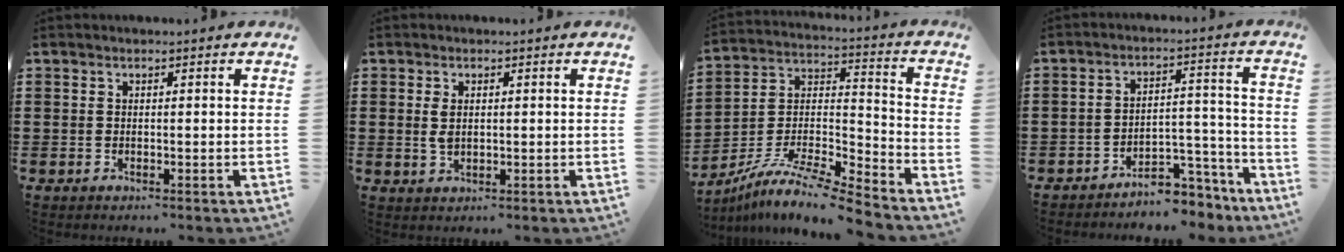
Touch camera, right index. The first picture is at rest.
{"total": 2.6, "force": [0.4, 1.2, 2.2], "torque": [-0.055, 0.000, 0.005]}
{"total": 10.0, "force": [-8.9, 0.9, 4.4], "torque": [-0.087, 0.009, -0.181]}
{"total": 5.4, "force": [-5.1, 1.2, 1.3], "torque": [-0.022, 0.015, -0.100]}